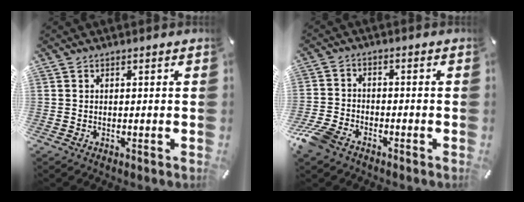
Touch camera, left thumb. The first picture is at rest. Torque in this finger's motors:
{"motor_torque": [-0.11, 0.23, 0.09, 0.08, 0.03]}